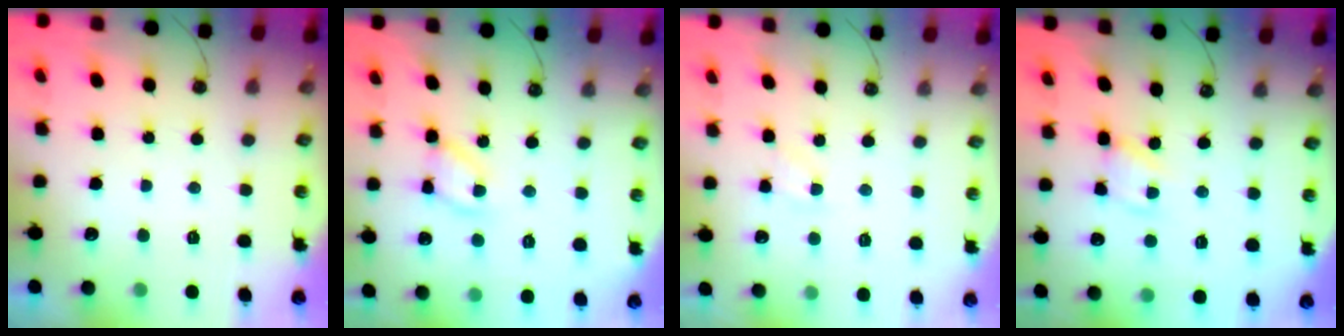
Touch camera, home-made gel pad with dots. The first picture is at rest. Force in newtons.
{"total": 9.7, "press": 9.7, "slide": 0.6}
{"total": 4.4, "press": 4.4, "slide": 0.6}
{"total": 2.5, "press": 2.5, "slide": 0.1}